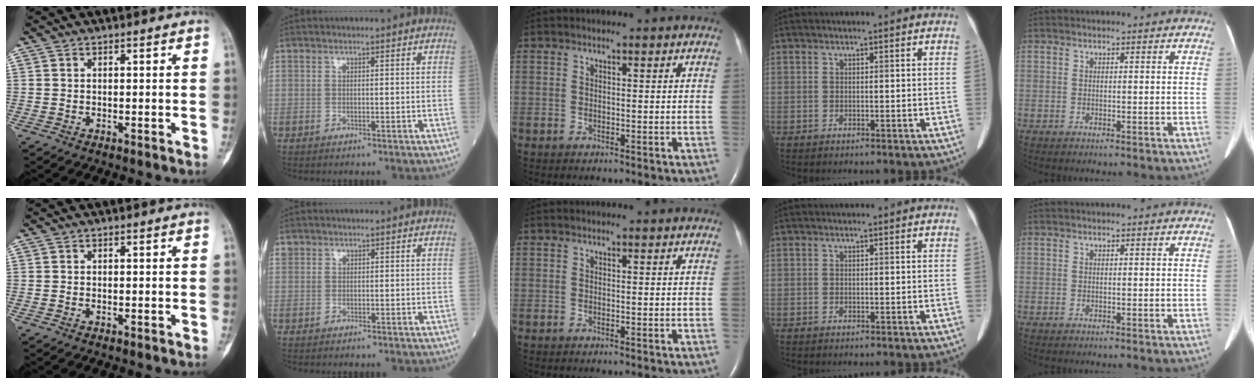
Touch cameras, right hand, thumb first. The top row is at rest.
{"index": {"total": 0.6, "force": [0.1, 0.6, 0.1], "torque": [-0.001, 0.008, 0.001]}}